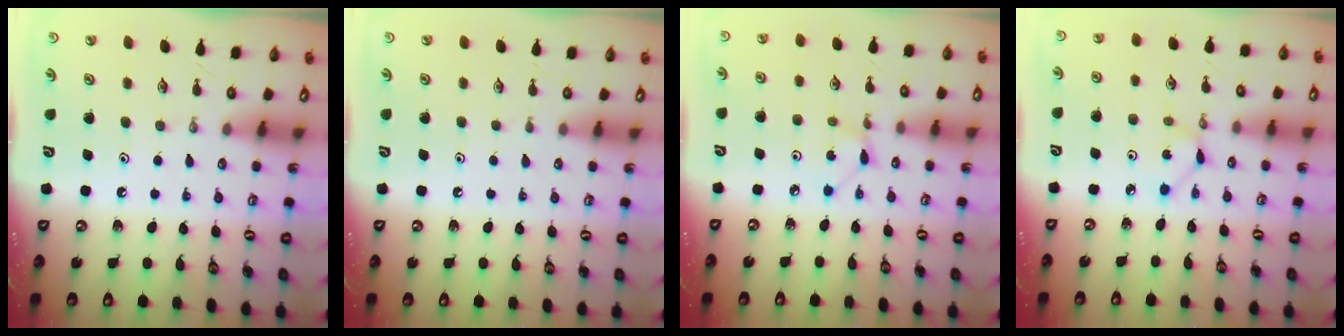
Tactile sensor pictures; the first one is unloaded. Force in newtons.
{"total": 0.6, "press": 0.6, "slide": 0.1}
{"total": 2.5, "press": 2.5, "slide": 0.4}
{"total": 1.6, "press": 1.5, "slide": 0.1}